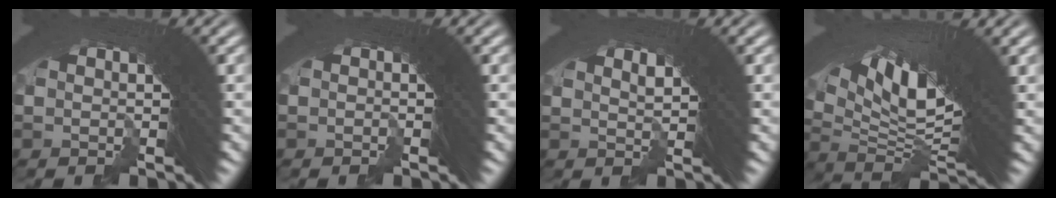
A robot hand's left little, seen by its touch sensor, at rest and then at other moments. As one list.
[{"total": 0.0}, {"total": 2.2, "force": [0.4, 1.2, 1.8], "torque": [-0.041, -0.009, 0.009]}, {"total": 12.2, "force": [1.0, 6.0, 10.6], "torque": [-0.189, -0.018, 0.028]}]